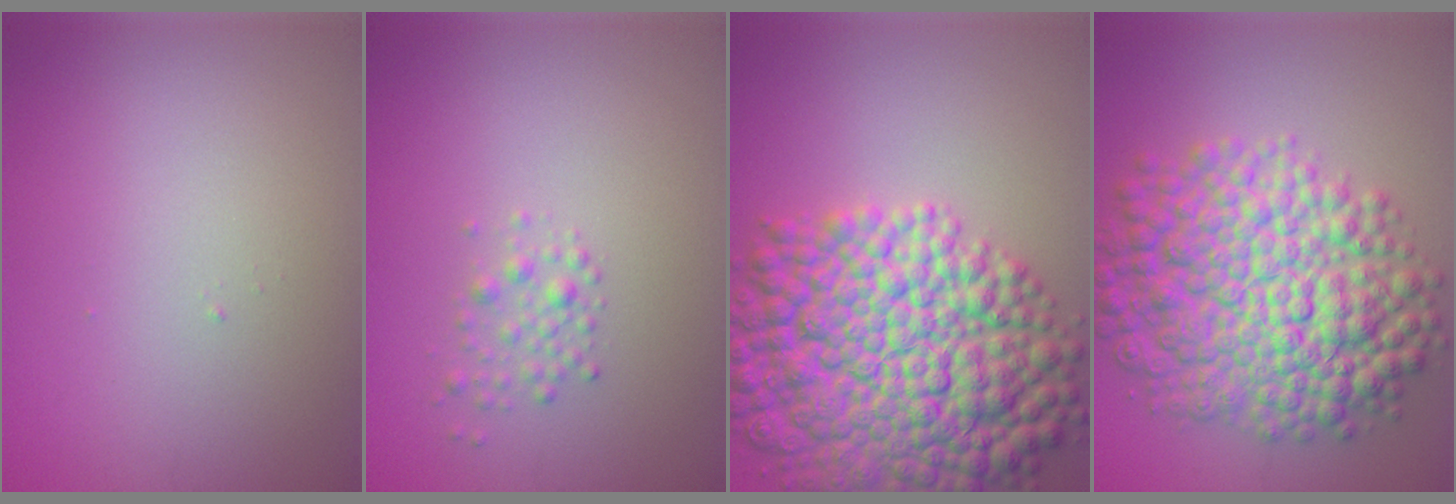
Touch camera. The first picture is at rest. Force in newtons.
{"total": 1.4, "press": 1.4, "slide": 0.0}
{"total": 13.7, "press": 13.7, "slide": 0.1}
{"total": 11.3, "press": 11.3, "slide": 0.1}